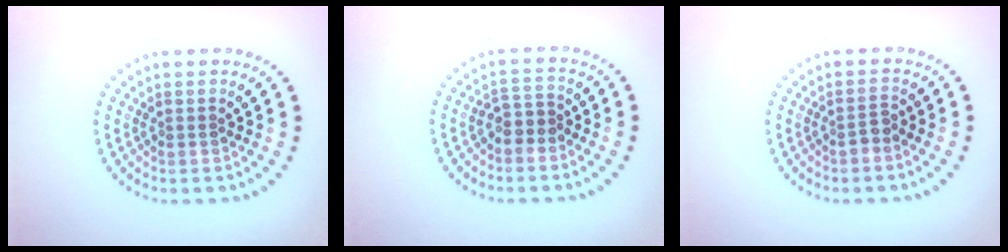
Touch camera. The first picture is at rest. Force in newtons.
{"total": 1.8, "press": 1.4, "slide": 1.2}
{"total": 1.0, "press": 0.8, "slide": 0.7}